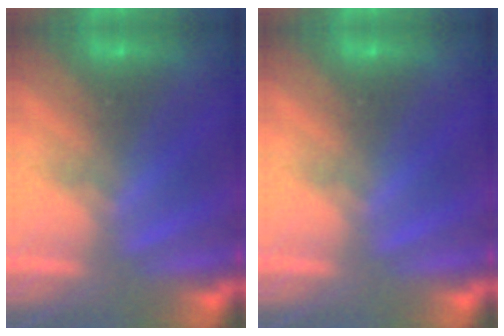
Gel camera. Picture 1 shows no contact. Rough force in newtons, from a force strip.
{"total": 0.0}